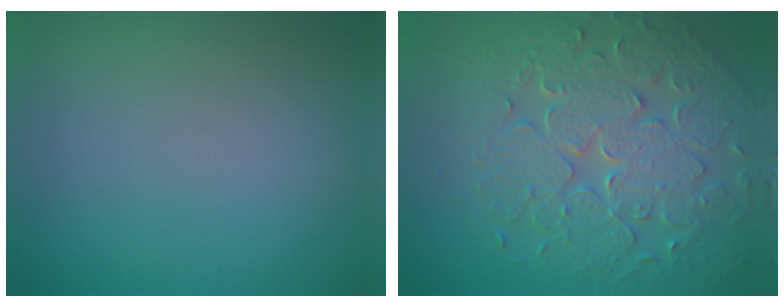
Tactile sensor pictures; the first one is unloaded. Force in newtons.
{"total": 8.7, "press": 6.3, "slide": 6.1}